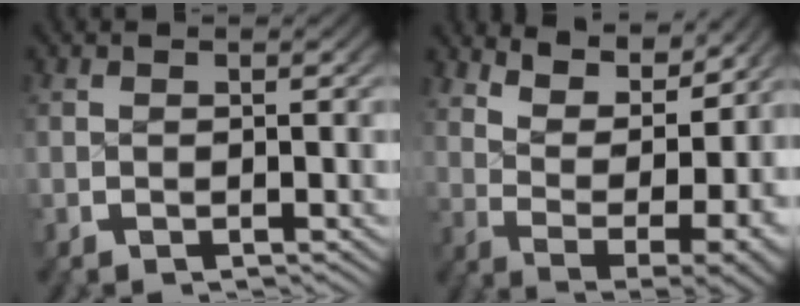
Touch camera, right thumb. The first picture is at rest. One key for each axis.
{"total": 9.7, "fx": 2.7, "fy": 5.2, "fz": 7.7, "tx": -0.140, "ty": -0.031, "tz": 0.057}